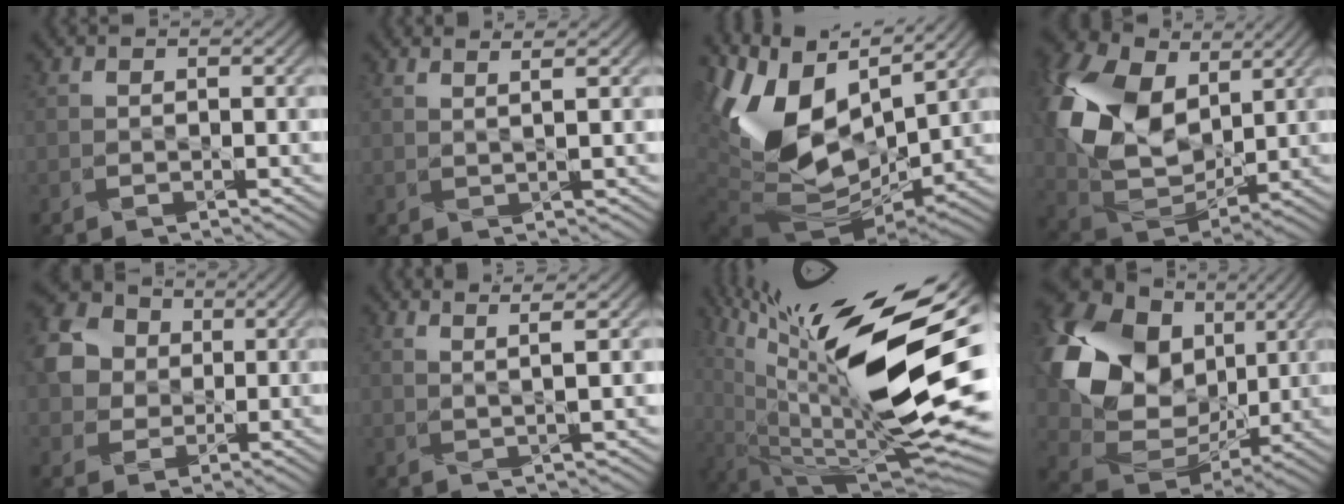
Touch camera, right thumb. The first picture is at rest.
{"total": 2.1, "force": [2.0, -0.7, 0.5], "torque": [-0.007, 0.002, 0.027]}
{"total": 15.4, "force": [4.7, 8.8, 11.7], "torque": [-0.271, -0.001, 0.102]}
{"total": 14.6, "force": [5.4, 9.6, 9.5], "torque": [-0.236, 0.026, 0.106]}
{"total": 9.1, "force": [2.6, 7.5, 4.4], "torque": [-0.139, 0.030, 0.037]}
{"total": 3.4, "force": [2.9, -0.5, 1.8], "torque": [-0.026, 0.005, 0.042]}
{"total": 21.3, "force": [8.0, 5.7, 18.9], "torque": [-0.297, 0.036, 0.138]}
{"total": 16.8, "force": [5.4, 12.5, 9.9], "torque": [-0.236, 0.015, 0.112]}